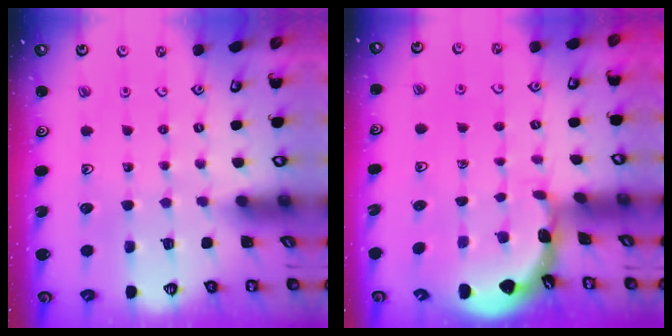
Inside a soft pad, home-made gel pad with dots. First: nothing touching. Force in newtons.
{"total": 1.7, "press": 1.7, "slide": 0.1}